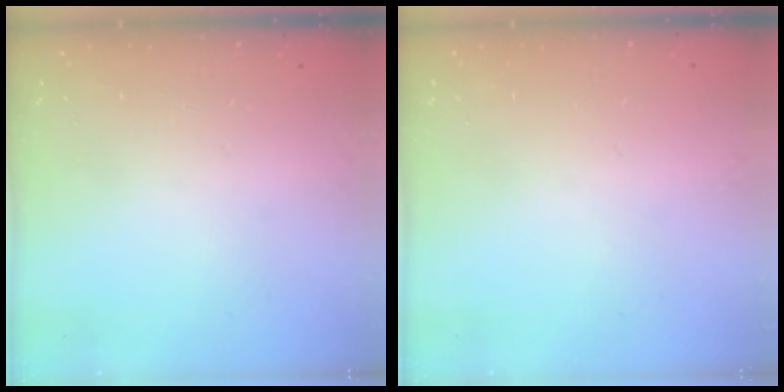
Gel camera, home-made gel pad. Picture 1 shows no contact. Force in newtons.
{"total": 0.0}